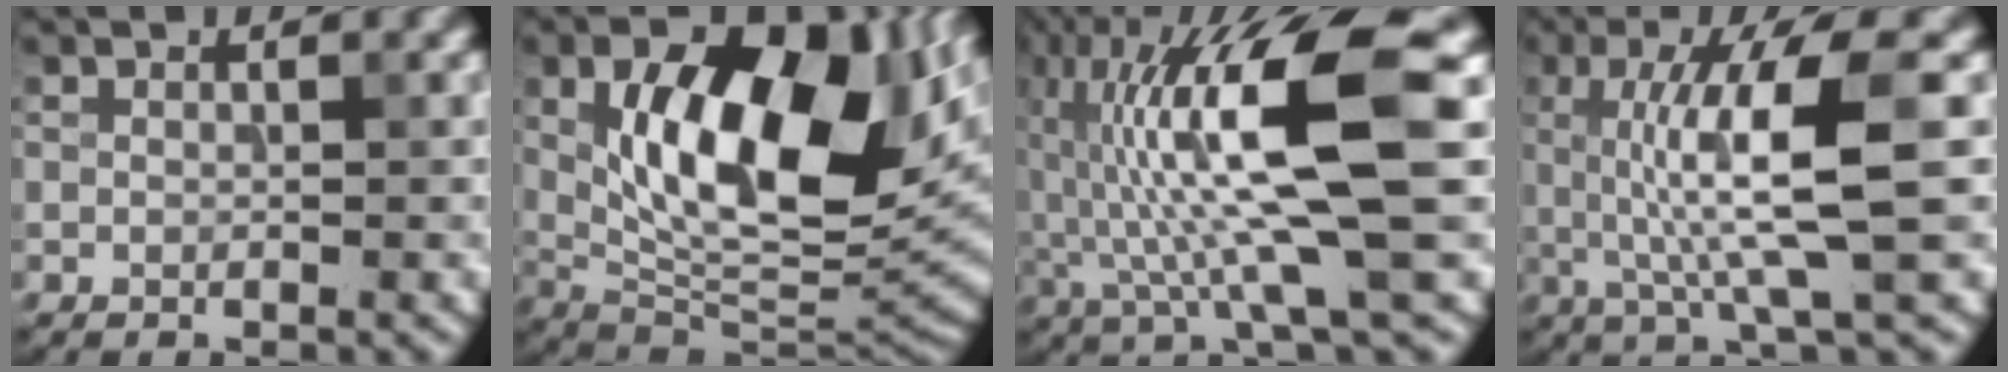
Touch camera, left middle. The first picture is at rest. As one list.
[{"total": 14.8, "force": [3.3, 7.1, 12.6], "torque": [-0.193, -0.006, 0.054]}, {"total": 12.6, "force": [0.6, 2.0, 12.5], "torque": [-0.231, 0.020, 0.016]}, {"total": 8.5, "force": [0.7, 1.8, 8.3], "torque": [-0.129, 0.000, 0.015]}]